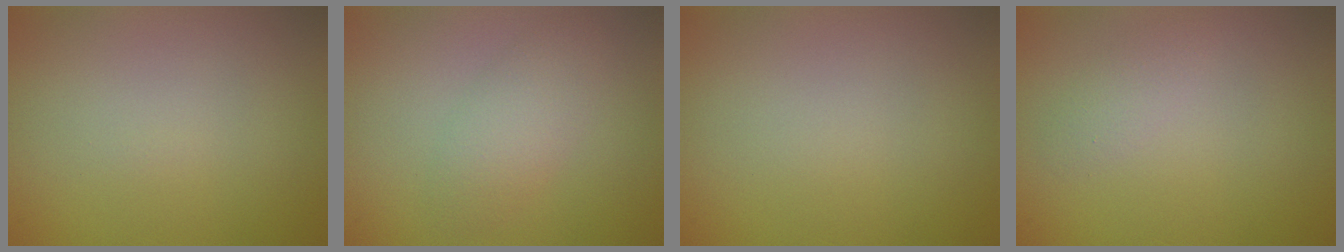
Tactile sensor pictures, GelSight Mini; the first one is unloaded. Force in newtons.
{"total": 2.4, "press": 2.4, "slide": 0.1}
{"total": 0.0}
{"total": 1.1, "press": 1.1, "slide": 0.1}